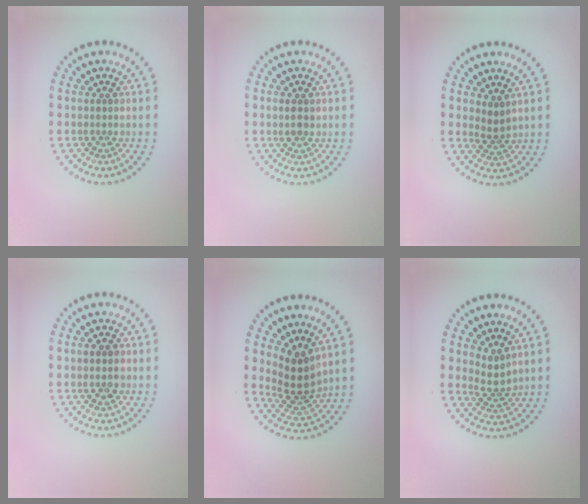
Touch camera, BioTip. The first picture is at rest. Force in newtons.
{"total": 1.3, "press": 1.3, "slide": 0.3}
{"total": 1.8, "press": 1.3, "slide": 1.2}
{"total": 2.0, "press": 2.0, "slide": 0.0}
{"total": 3.8, "press": 2.8, "slide": 2.6}
{"total": 2.3, "press": 1.6, "slide": 1.7}